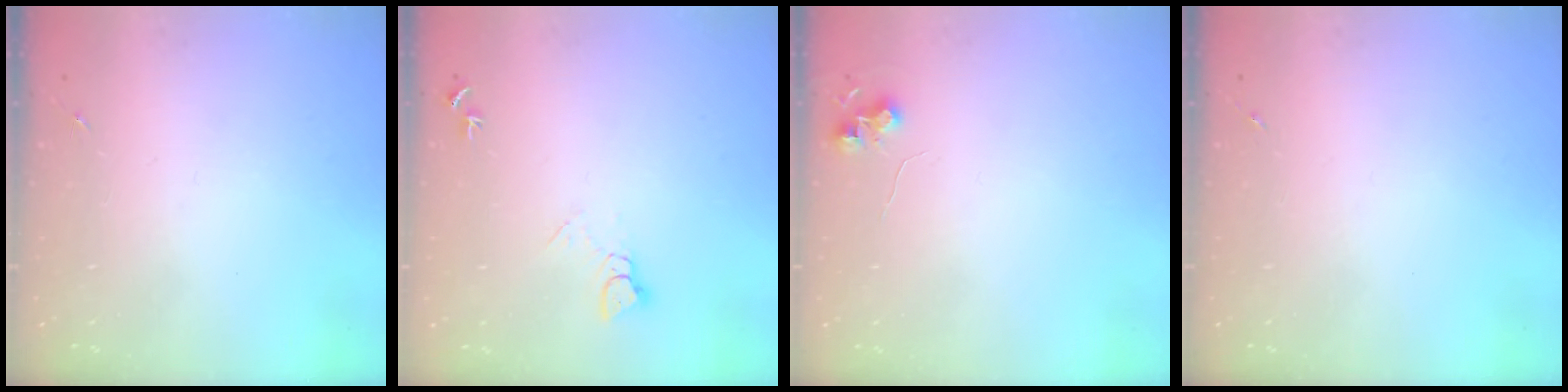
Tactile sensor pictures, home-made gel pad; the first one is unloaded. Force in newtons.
{"total": 5.5, "press": 5.5, "slide": 0.5}
{"total": 6.0, "press": 5.9, "slide": 0.7}
{"total": 0.0}